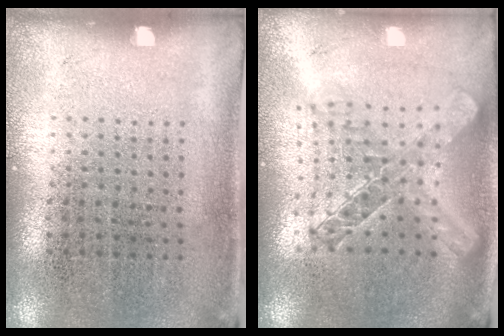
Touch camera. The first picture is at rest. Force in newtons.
{"total": 1.9, "press": 1.6, "slide": 1.0}